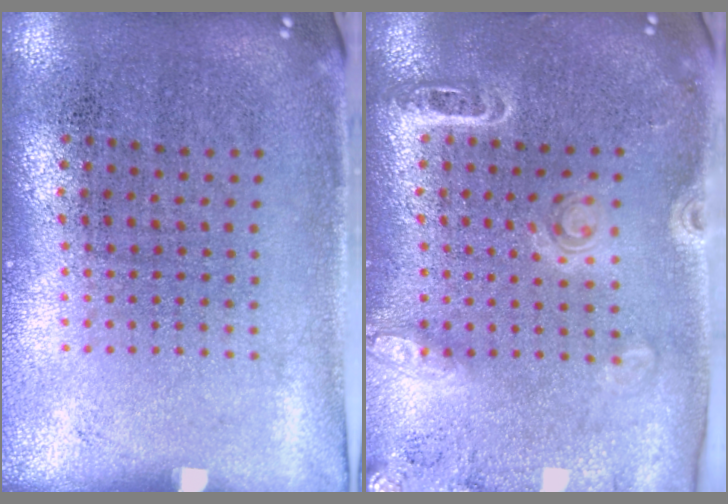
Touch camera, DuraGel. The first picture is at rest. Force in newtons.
{"total": 1.8, "press": 1.7, "slide": 0.4}